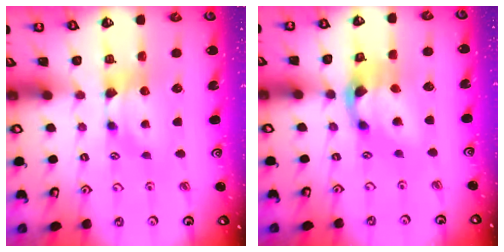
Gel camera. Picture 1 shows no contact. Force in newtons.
{"total": 3.7, "press": 3.0, "slide": 2.1}